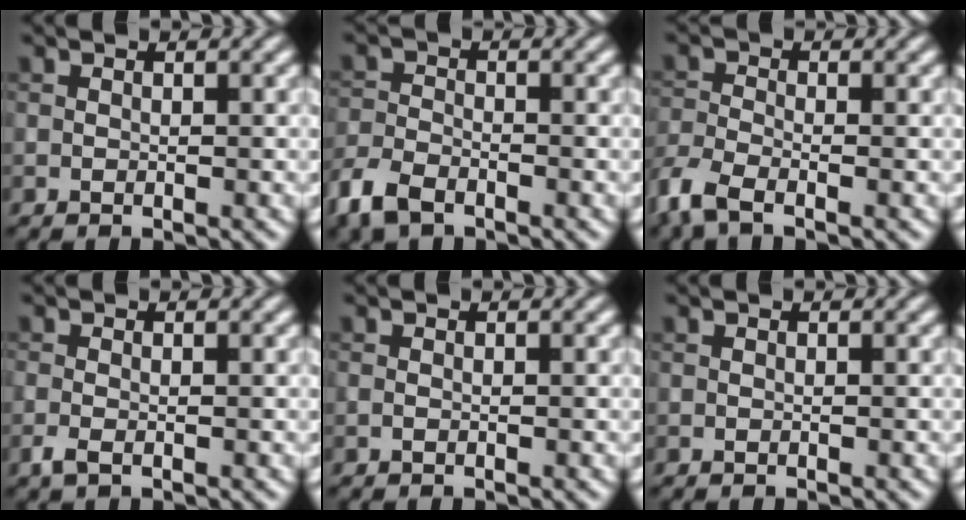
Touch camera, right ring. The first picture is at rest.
{"total": 4.2, "force": [-3.0, 2.0, 2.1], "torque": [-0.048, -0.007, -0.072]}
{"total": 4.1, "force": [-2.9, 1.6, 2.5], "torque": [-0.064, -0.012, -0.074]}
{"total": 1.1, "force": [-0.6, 0.4, 0.9], "torque": [-0.022, -0.005, -0.013]}
{"total": 0.0}
{"total": 0.0}